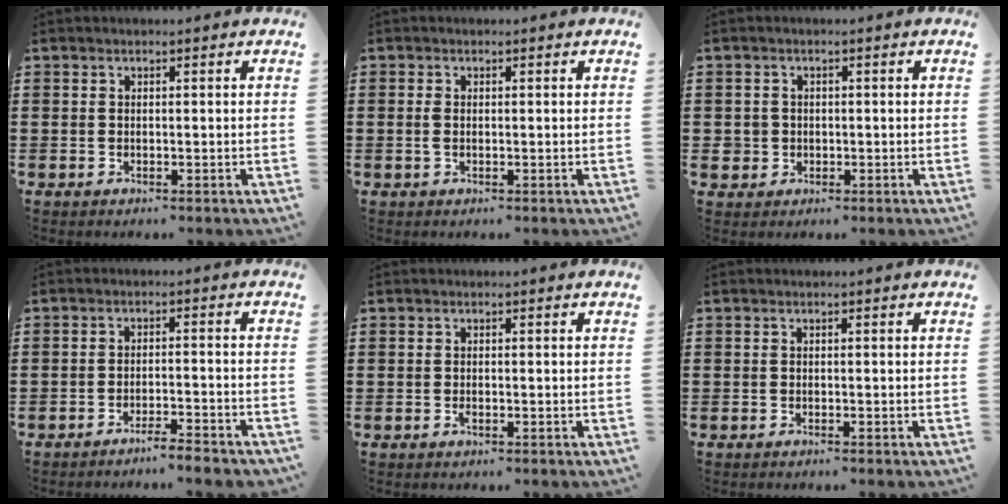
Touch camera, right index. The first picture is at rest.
{"total": 1.3, "force": [-0.1, 0.6, 1.2], "torque": [-0.031, -0.001, -0.005]}
{"total": 2.0, "force": [-0.4, 2.0, 0.2], "torque": [-0.010, 0.006, -0.011]}
{"total": 3.3, "force": [-3.1, -0.3, 1.0], "torque": [-0.018, -0.002, -0.064]}
{"total": 0.6, "force": [-0.3, 0.2, 0.4], "torque": [-0.010, -0.003, -0.005]}
{"total": 0.5, "force": [-0.5, 0.0, 0.1], "torque": [-0.003, -0.002, -0.010]}